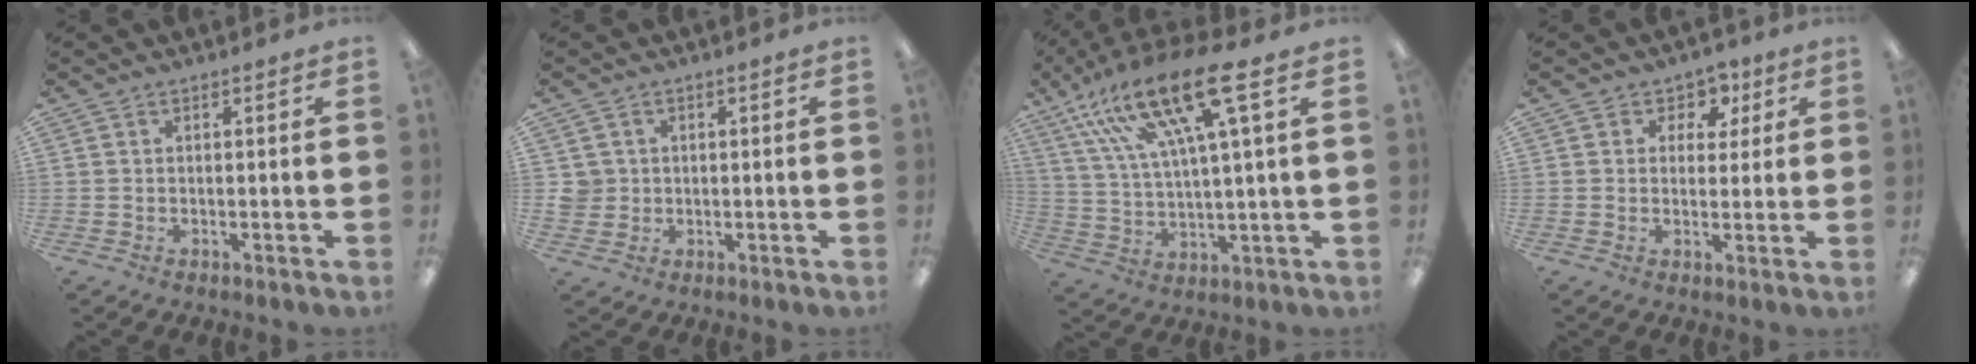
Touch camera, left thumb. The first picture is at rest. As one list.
[{"total": 3.3, "force": [0.4, 3.2, 0.1], "torque": [-0.001, 0.002, 0.006]}, {"total": 19.7, "force": [11.6, 4.9, 15.1], "torque": [-0.310, -0.046, 0.188]}, {"total": 4.4, "force": [1.9, 3.9, 1.1], "torque": [-0.012, 0.000, 0.030]}]